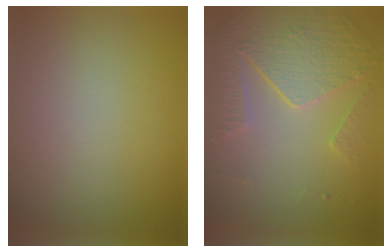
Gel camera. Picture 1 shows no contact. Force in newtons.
{"total": 3.8, "press": 3.5, "slide": 1.4}